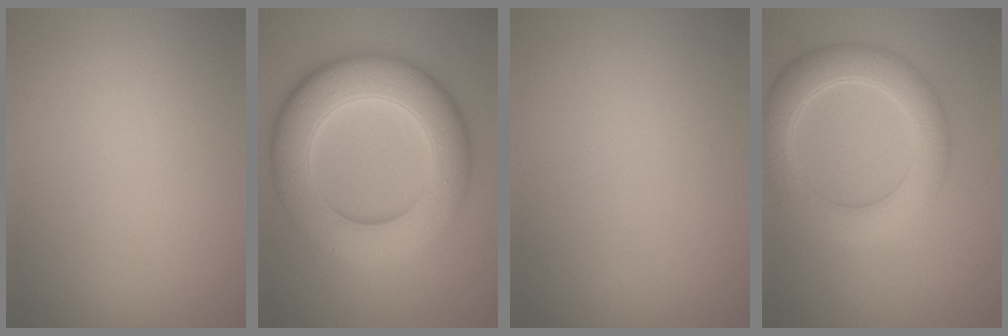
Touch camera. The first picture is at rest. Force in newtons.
{"total": 10.3, "press": 10.3, "slide": 0.3}
{"total": 0.0}
{"total": 5.5, "press": 5.5, "slide": 0.4}